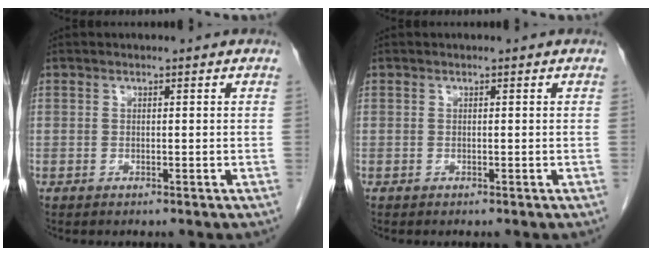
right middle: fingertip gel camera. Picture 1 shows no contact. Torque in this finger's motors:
{"motor_torque": [-0.10, 0.17, 0.08, -0.01]}